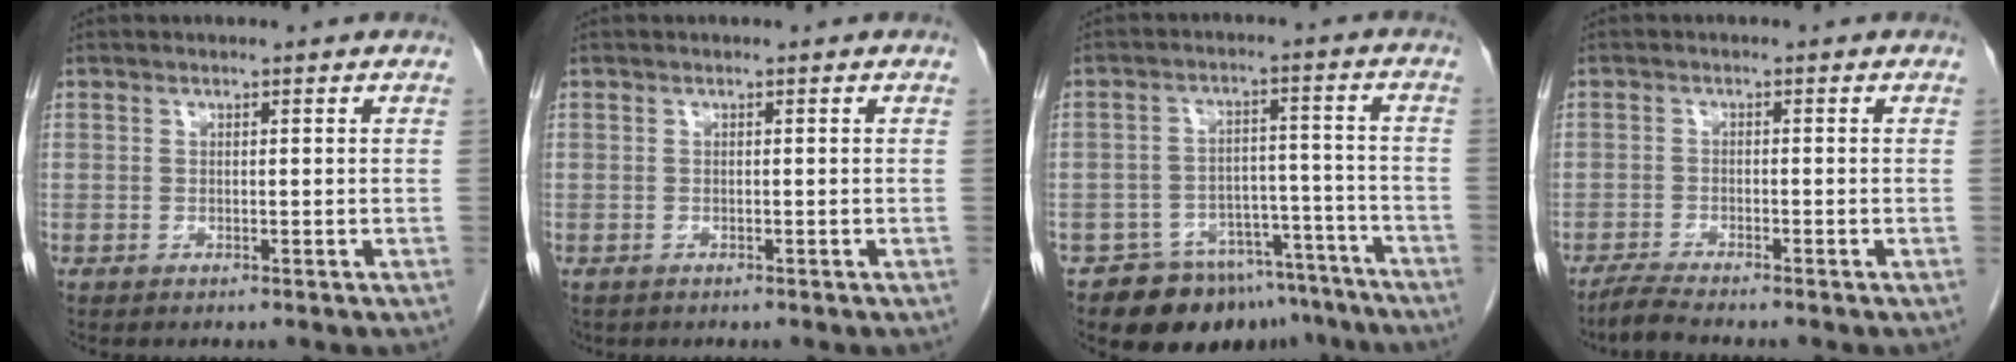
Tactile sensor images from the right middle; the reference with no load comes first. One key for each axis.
{"total": 1.2, "fx": -0.8, "fy": 0.8, "fz": 0.3, "tx": -0.012, "ty": 0.001, "tz": -0.010}
{"total": 13.3, "fx": -10.8, "fy": 6.9, "fz": 3.7, "tx": -0.037, "ty": 0.034, "tz": -0.145}
{"total": 3.0, "fx": -2.8, "fy": -0.5, "fz": 1.1, "tx": -0.034, "ty": -0.015, "tz": -0.055}